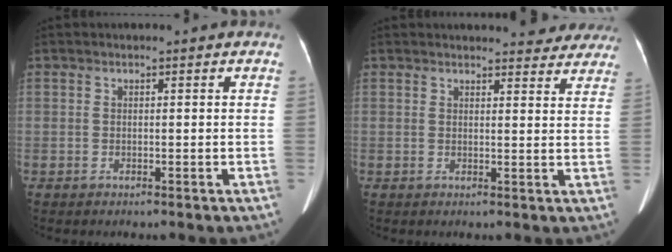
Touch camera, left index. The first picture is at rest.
{"total": 10.3, "force": [9.7, 2.6, 2.4], "torque": [-0.002, -0.003, 0.091]}